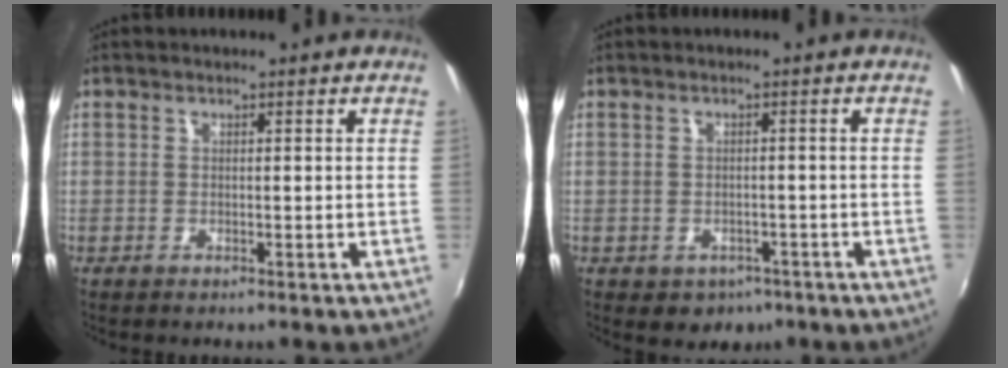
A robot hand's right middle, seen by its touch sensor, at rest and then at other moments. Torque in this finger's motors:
{"motor_torque": [0.55, -0.52, 0.03, 0.00]}